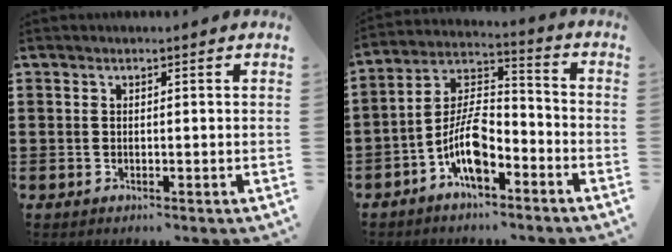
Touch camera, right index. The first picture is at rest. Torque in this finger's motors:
{"motor_torque": [2.10, 0.04, 1.05, 0.21]}